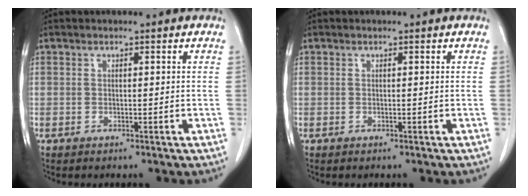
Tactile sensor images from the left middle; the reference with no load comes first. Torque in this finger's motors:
{"motor_torque": [-0.06, 0.07, 0.00, 0.00]}